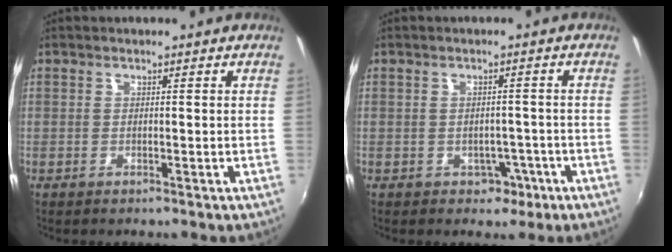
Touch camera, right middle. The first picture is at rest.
{"total": 3.3, "force": [-1.6, 2.7, 1.1], "torque": [-0.023, 0.005, -0.011]}